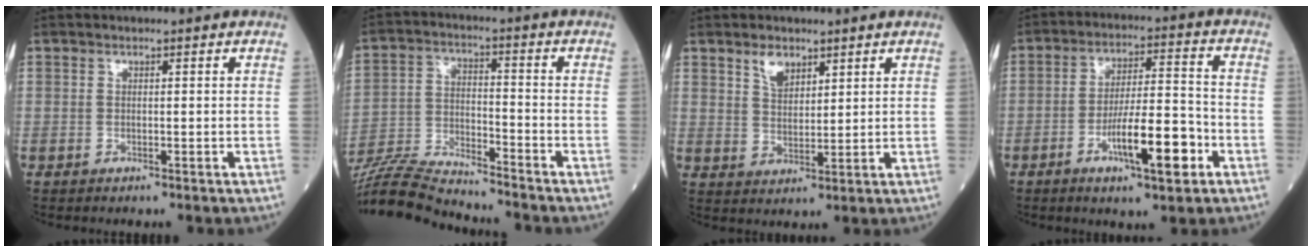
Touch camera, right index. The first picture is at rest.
{"total": 14.6, "force": [-14.1, -0.1, 4.1], "torque": [-0.076, 0.004, -0.251]}
{"total": 4.0, "force": [2.7, 2.0, 2.2], "torque": [-0.042, 0.001, 0.054]}
{"total": 11.3, "force": [-4.7, 1.9, 10.0], "torque": [-0.172, 0.003, -0.076]}